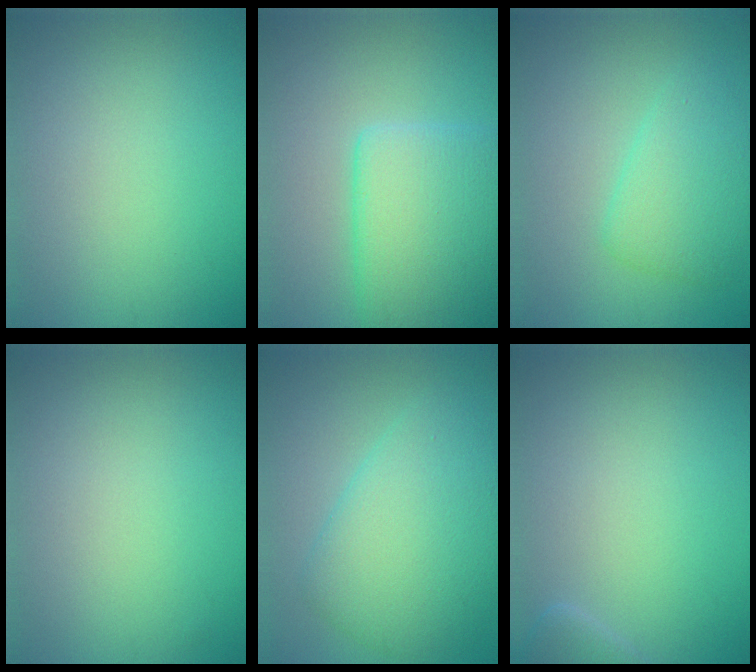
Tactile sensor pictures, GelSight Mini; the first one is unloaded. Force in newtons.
{"total": 7.4, "press": 7.4, "slide": 0.2}
{"total": 3.7, "press": 3.7, "slide": 0.1}
{"total": 0.0}
{"total": 6.8, "press": 6.8, "slide": 0.1}
{"total": 1.6, "press": 1.6, "slide": 0.2}